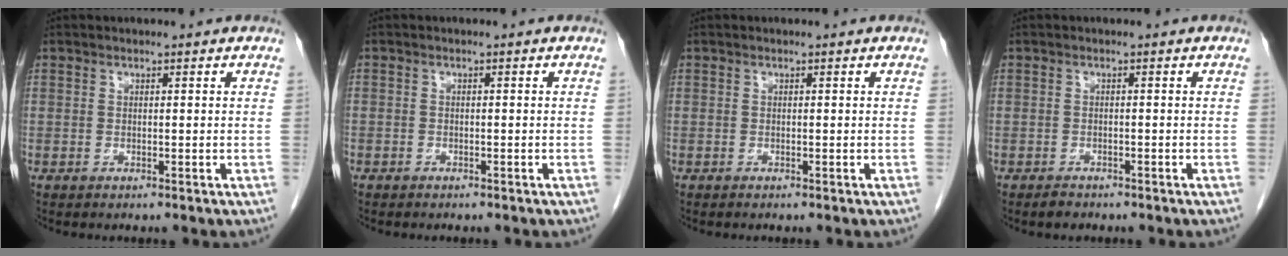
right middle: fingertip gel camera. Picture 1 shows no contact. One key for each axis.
{"total": 1.0, "fx": -0.8, "fy": 0.6, "fz": 0.1, "tx": -0.004, "ty": 0.002, "tz": -0.011}
{"total": 0.0}
{"total": 1.4, "fx": -1.2, "fy": 0.6, "fz": 0.4, "tx": -0.013, "ty": -0.001, "tz": -0.017}